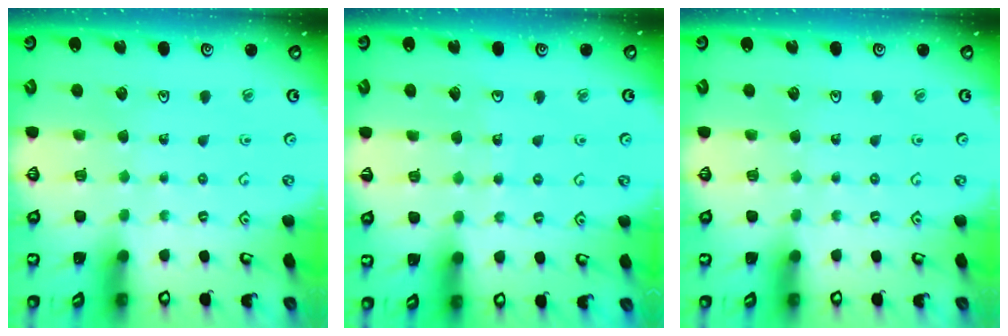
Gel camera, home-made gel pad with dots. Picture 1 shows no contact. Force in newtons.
{"total": 4.2, "press": 4.1, "slide": 0.5}
{"total": 0.0}